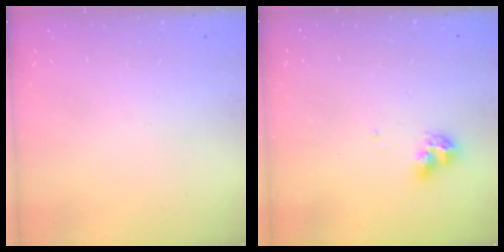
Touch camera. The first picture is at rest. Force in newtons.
{"total": 7.8, "press": 7.7, "slide": 0.6}